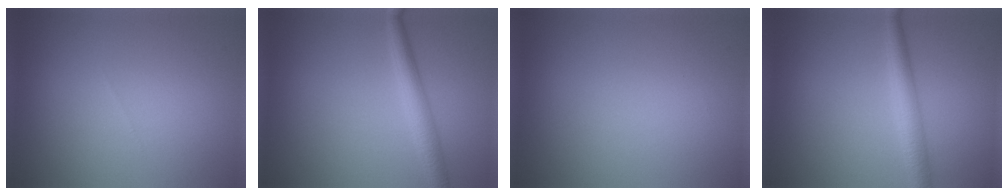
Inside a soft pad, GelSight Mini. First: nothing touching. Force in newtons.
{"total": 2.9, "press": 2.9, "slide": 0.0}
{"total": 0.0}
{"total": 3.0, "press": 3.0, "slide": 0.1}